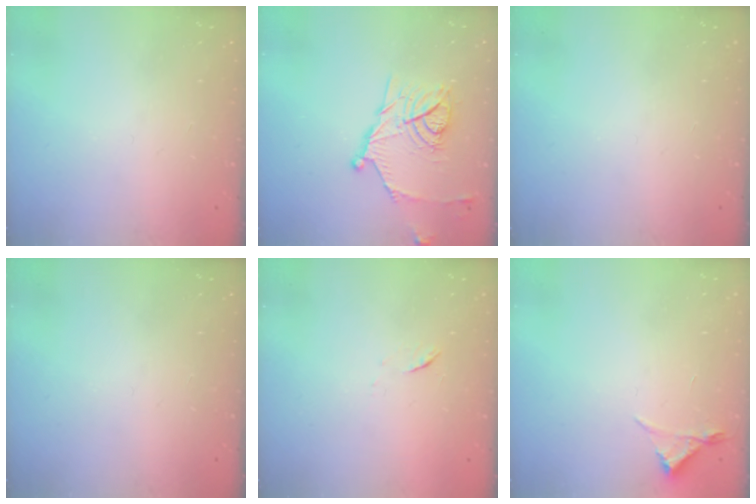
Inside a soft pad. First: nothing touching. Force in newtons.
{"total": 14.1, "press": 14.1, "slide": 0.2}
{"total": 0.0}
{"total": 0.0}
{"total": 4.5, "press": 4.5, "slide": 0.7}
{"total": 3.0, "press": 2.9, "slide": 0.5}